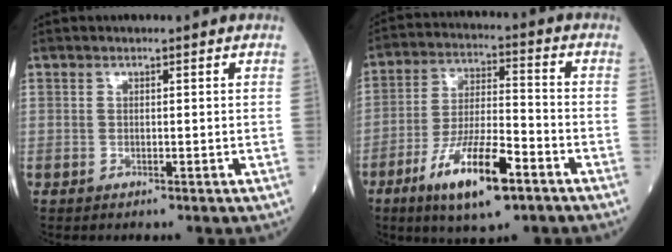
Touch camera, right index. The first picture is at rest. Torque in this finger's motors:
{"motor_torque": [1.08, -1.06, 0.57, 0.21]}